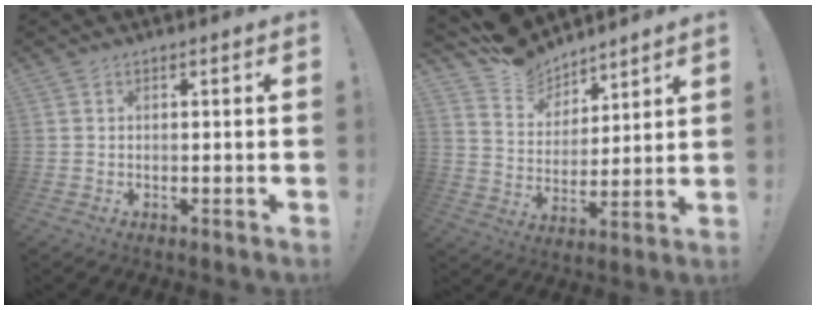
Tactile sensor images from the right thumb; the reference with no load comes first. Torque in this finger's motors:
{"motor_torque": [-0.95, 1.42, -0.06, 0.93, -0.01]}